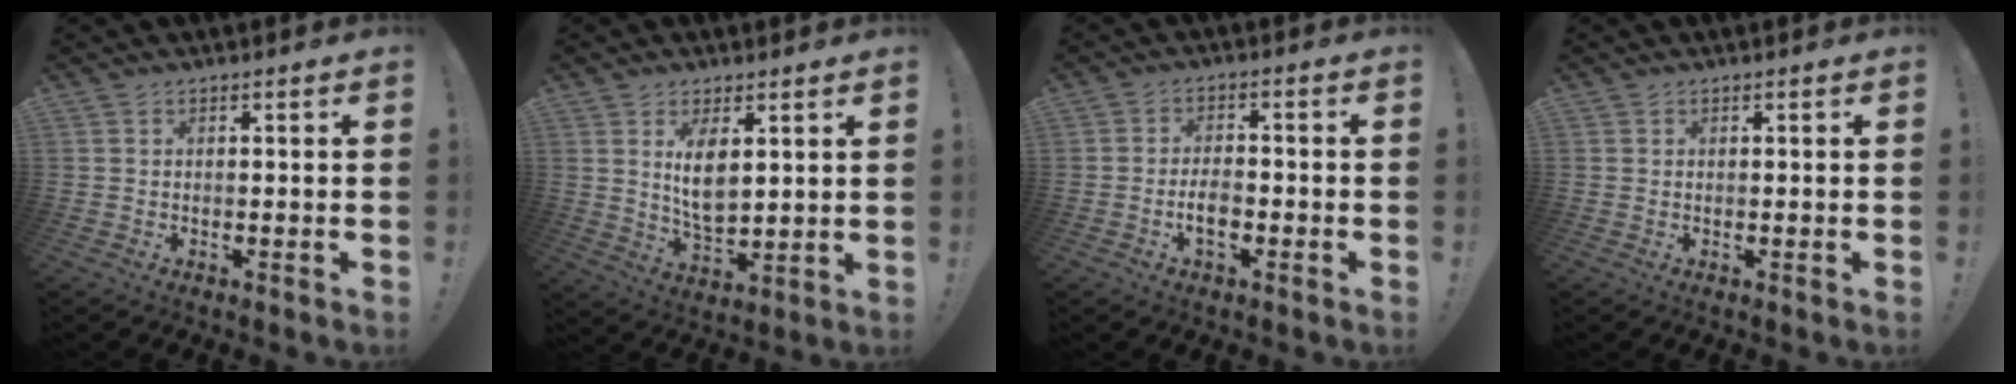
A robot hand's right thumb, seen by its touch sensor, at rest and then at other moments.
{"total": 8.8, "force": [3.5, 4.7, 6.5], "torque": [-0.109, -0.021, 0.060]}
{"total": 5.2, "force": [-1.9, 2.6, 4.1], "torque": [-0.073, 0.001, -0.036]}
{"total": 0.0}